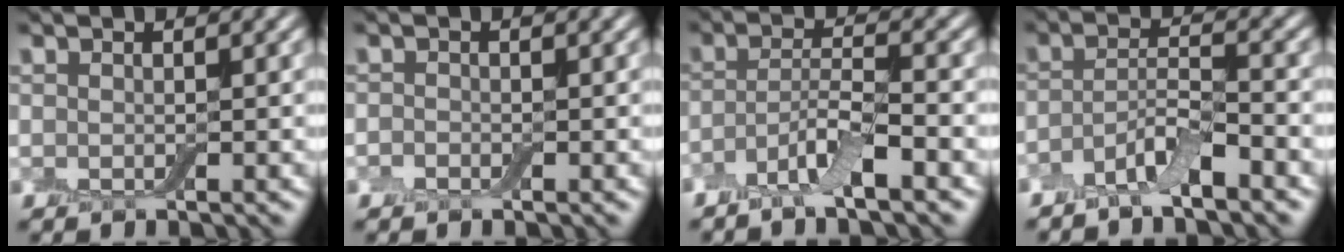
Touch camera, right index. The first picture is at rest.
{"total": 0.5, "force": [-0.4, 0.3, 0.1], "torque": [-0.001, 0.003, -0.010]}
{"total": 4.2, "force": [-2.6, 0.7, 3.2], "torque": [-0.062, 0.000, -0.058]}
{"total": 3.8, "force": [-2.9, 0.7, 2.4], "torque": [-0.048, 0.002, -0.062]}